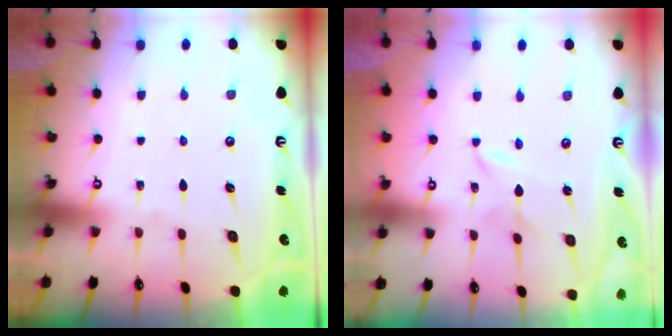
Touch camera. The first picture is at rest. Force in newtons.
{"total": 2.4, "press": 2.3, "slide": 0.3}